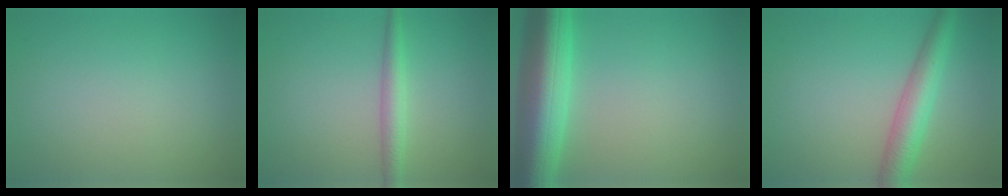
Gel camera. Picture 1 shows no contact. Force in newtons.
{"total": 2.2, "press": 2.2, "slide": 0.0}
{"total": 9.2, "press": 9.2, "slide": 0.4}
{"total": 4.3, "press": 4.3, "slide": 0.1}